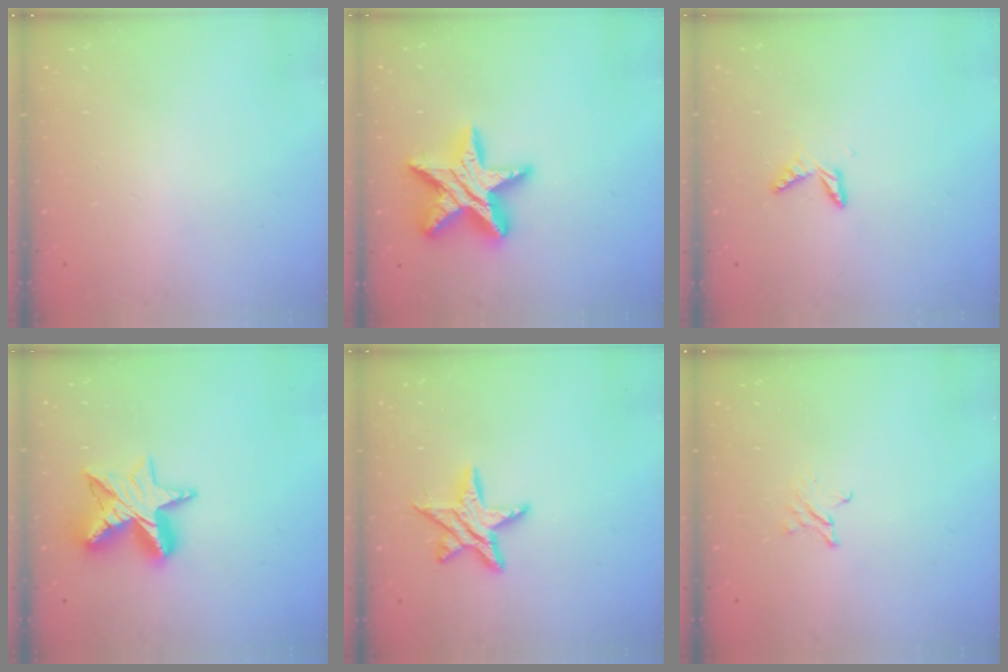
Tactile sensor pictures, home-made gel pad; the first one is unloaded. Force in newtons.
{"total": 17.9, "press": 17.9, "slide": 1.1}
{"total": 4.0, "press": 4.0, "slide": 0.3}
{"total": 11.6, "press": 11.5, "slide": 1.2}
{"total": 10.6, "press": 10.6, "slide": 0.5}
{"total": 1.9, "press": 1.9, "slide": 0.3}